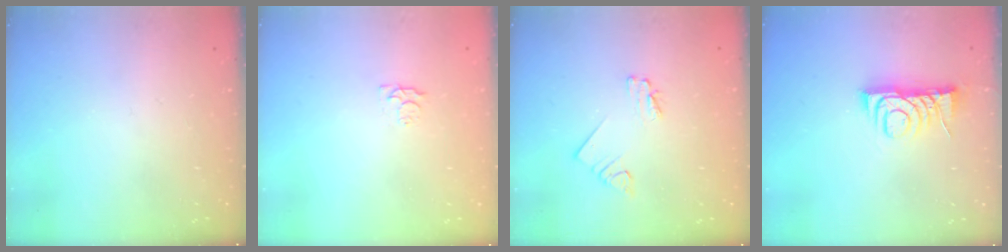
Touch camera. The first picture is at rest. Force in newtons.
{"total": 2.7, "press": 2.7, "slide": 0.5}
{"total": 1.7, "press": 1.7, "slide": 0.1}
{"total": 7.8, "press": 7.8, "slide": 0.4}